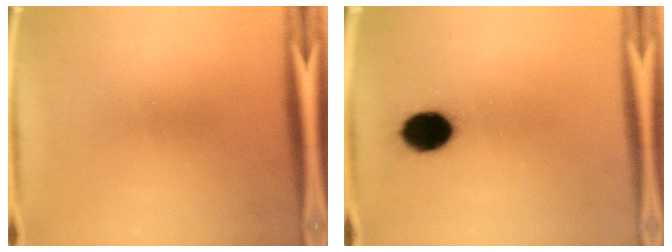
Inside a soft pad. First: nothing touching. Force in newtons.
{"total": 9.4}